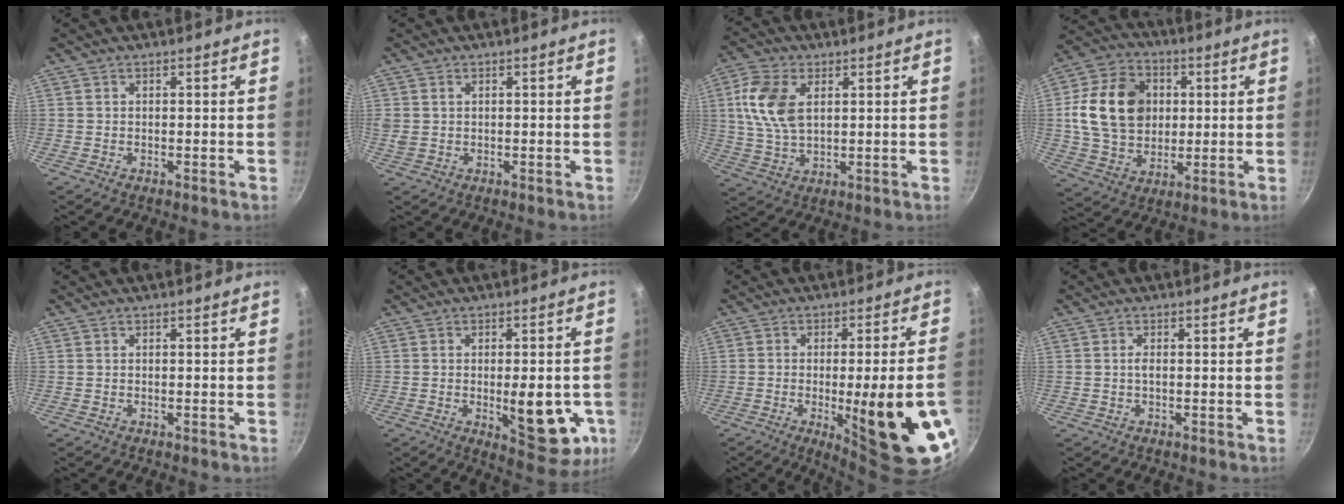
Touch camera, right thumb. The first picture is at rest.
{"total": 2.1, "force": [0.8, 1.6, 1.2], "torque": [-0.017, 0.001, 0.017]}
{"total": 10.8, "force": [2.9, 6.4, 8.2], "torque": [-0.157, -0.003, 0.055]}
{"total": 17.8, "force": [2.6, 13.8, 10.9], "torque": [-0.173, 0.006, 0.043]}
{"total": 0.0}
{"total": 13.7, "force": [-2.9, 5.8, 12.1], "torque": [-0.124, -0.008, -0.029]}
{"total": 18.8, "force": [-5.1, 3.4, 17.7], "torque": [-0.226, 0.008, -0.056]}
{"total": 1.0, "force": [0.0, 0.3, 0.9], "torque": [-0.019, 0.002, -0.001]}